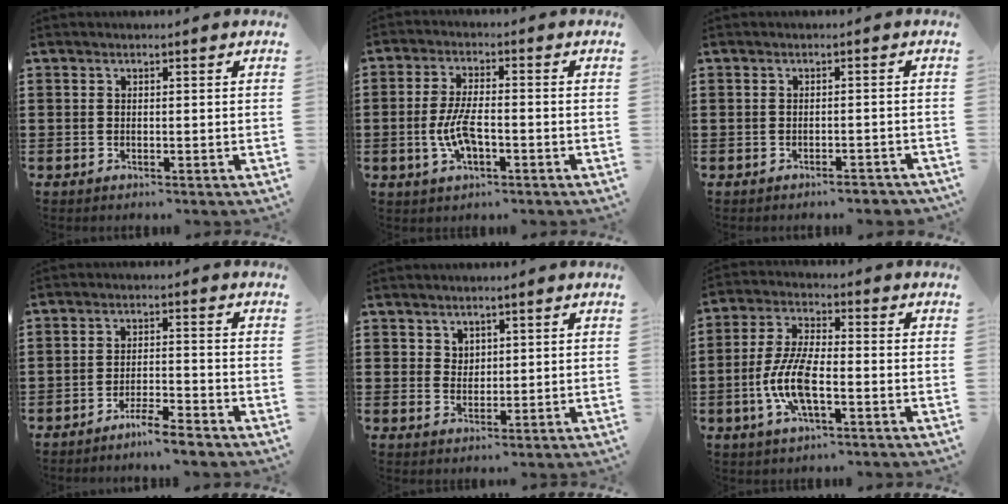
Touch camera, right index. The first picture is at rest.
{"total": 6.4, "force": [-1.6, 2.4, 5.7], "torque": [-0.133, -0.005, -0.037]}
{"total": 1.7, "force": [-1.6, 0.1, 0.5], "torque": [-0.014, -0.004, -0.031]}
{"total": 4.1, "force": [-3.8, -0.3, 1.5], "torque": [-0.033, -0.002, -0.074]}
{"total": 2.4, "force": [1.8, 1.6, 0.2], "torque": [-0.009, 0.006, 0.034]}
{"total": 8.6, "force": [-2.6, 2.9, 7.7], "torque": [-0.176, -0.012, -0.054]}